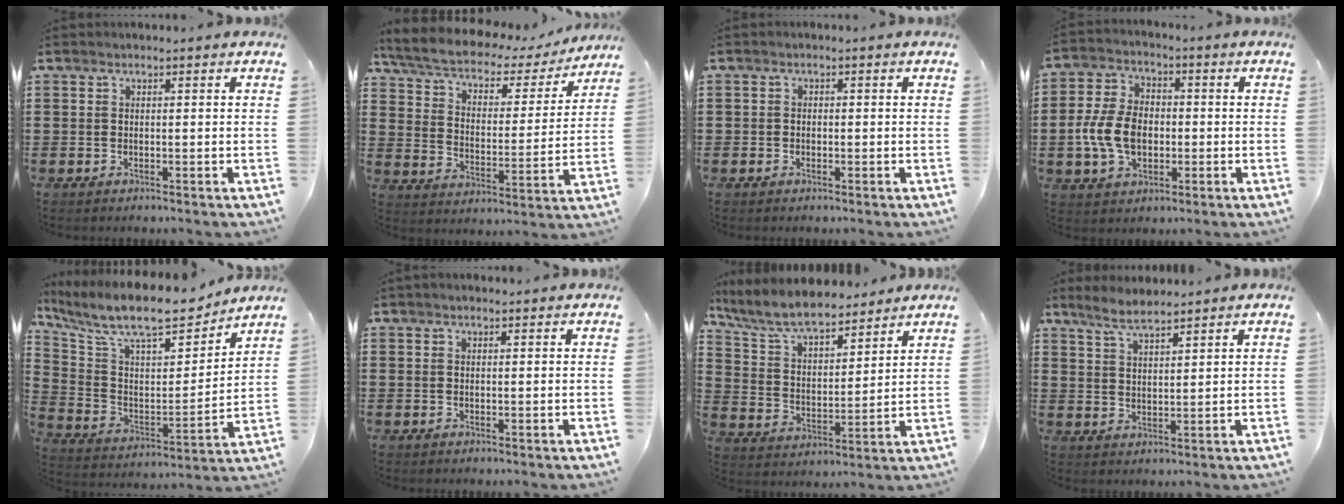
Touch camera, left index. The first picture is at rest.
{"total": 5.4, "force": [4.6, 1.6, 2.5], "torque": [-0.069, -0.033, 0.076]}
{"total": 1.0, "force": [-0.4, 0.9, 0.2], "torque": [-0.008, 0.003, -0.010]}
{"total": 8.4, "force": [-1.4, 5.8, 5.9], "torque": [-0.143, 0.005, -0.032]}
{"total": 12.3, "force": [10.2, 2.8, 6.4], "torque": [-0.158, -0.062, 0.174]}
{"total": 0.6, "force": [0.4, 0.2, 0.4], "torque": [-0.009, 0.003, 0.007]}
{"total": 8.4, "force": [7.7, 1.7, 3.0], "torque": [-0.091, -0.035, 0.138]}
{"total": 4.3, "force": [3.7, 0.7, 2.1], "torque": [-0.051, -0.002, 0.068]}